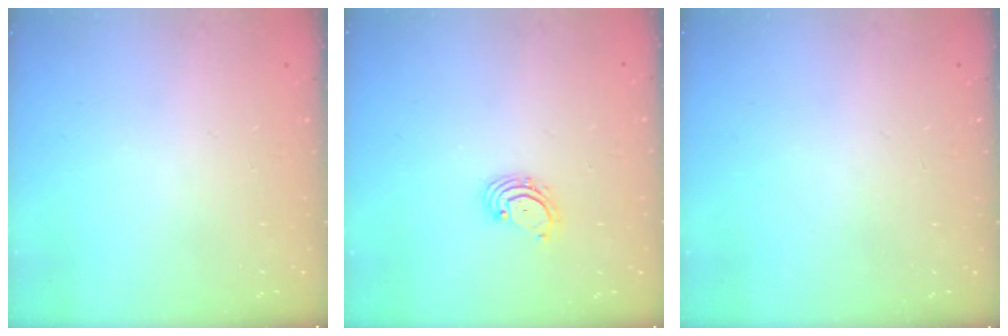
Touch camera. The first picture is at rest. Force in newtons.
{"total": 1.8, "press": 1.7, "slide": 0.7}
{"total": 0.0}